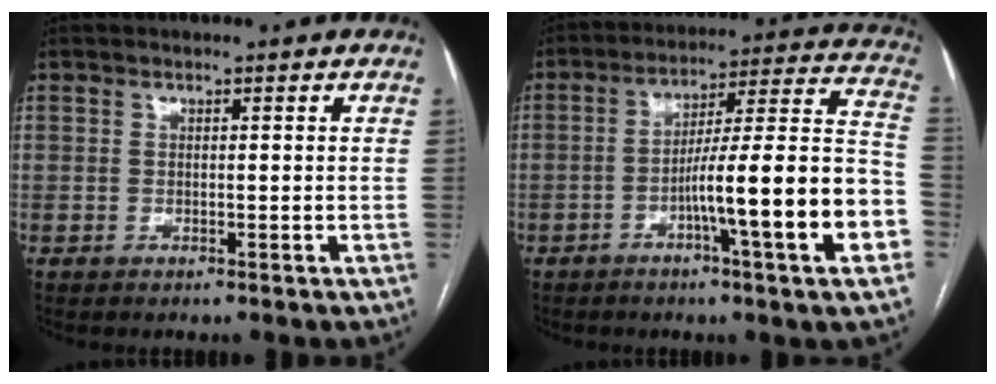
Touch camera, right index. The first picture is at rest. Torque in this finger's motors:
{"motor_torque": [1.27, -0.75, 0.54, 0.11]}